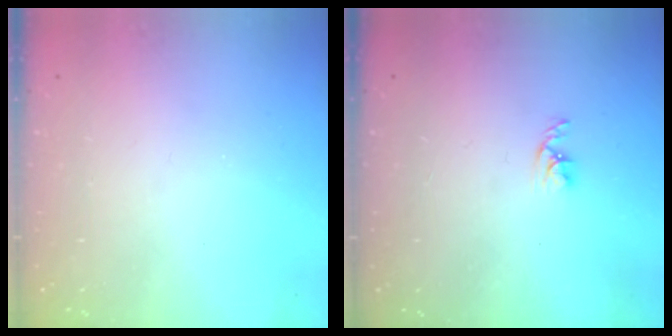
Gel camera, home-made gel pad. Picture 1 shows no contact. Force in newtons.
{"total": 2.7, "press": 2.7, "slide": 0.5}